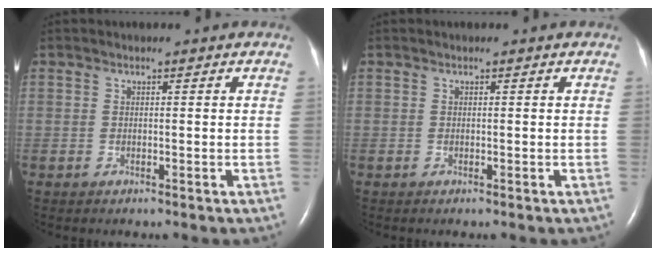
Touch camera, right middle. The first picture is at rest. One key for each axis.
{"total": 0.0}